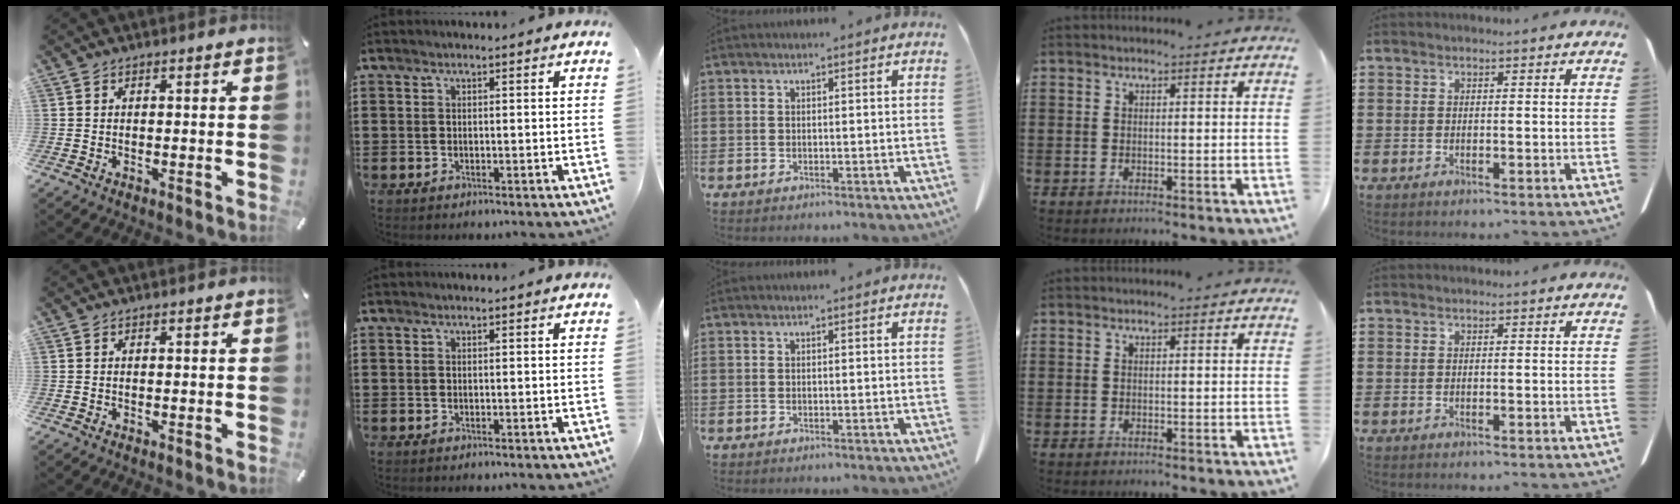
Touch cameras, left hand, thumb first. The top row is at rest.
{}